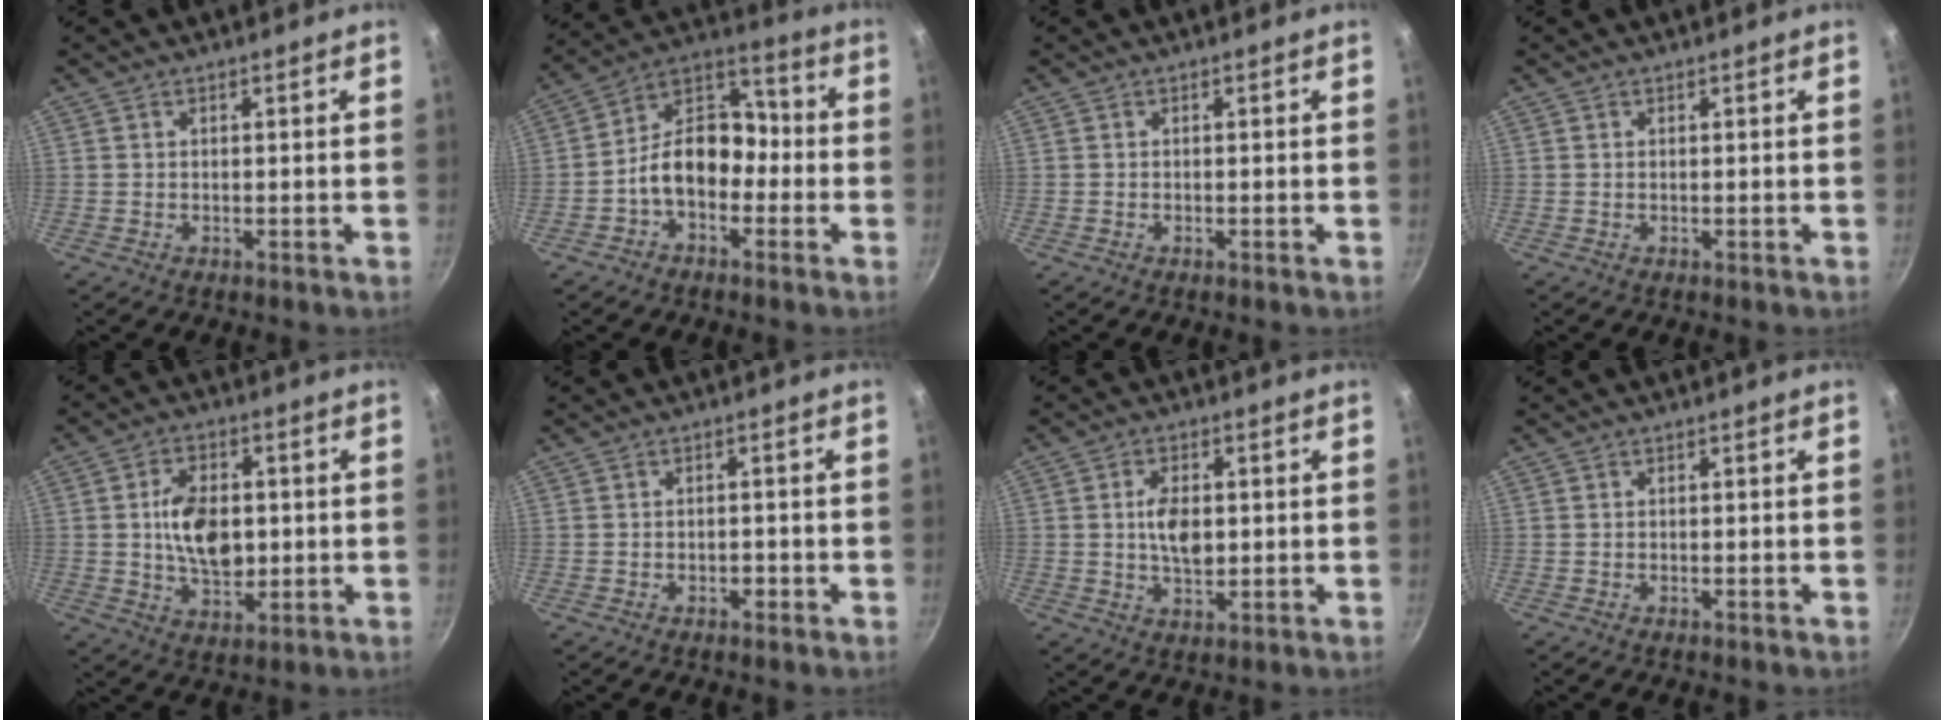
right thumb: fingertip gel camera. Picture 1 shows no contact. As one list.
[{"total": 12.4, "force": [-3.2, 8.6, 8.3], "torque": [-0.092, 0.059, -0.076]}, {"total": 0.0}, {"total": 0.0}, {"total": 11.2, "force": [0.4, 7.1, 8.6], "torque": [-0.125, -0.001, 0.008]}, {"total": 1.7, "force": [-0.8, 1.1, 1.0], "torque": [-0.012, 0.008, -0.011]}, {"total": 6.6, "force": [0.4, 3.8, 5.4], "torque": [-0.084, -0.001, 0.007]}, {"total": 0.0}]